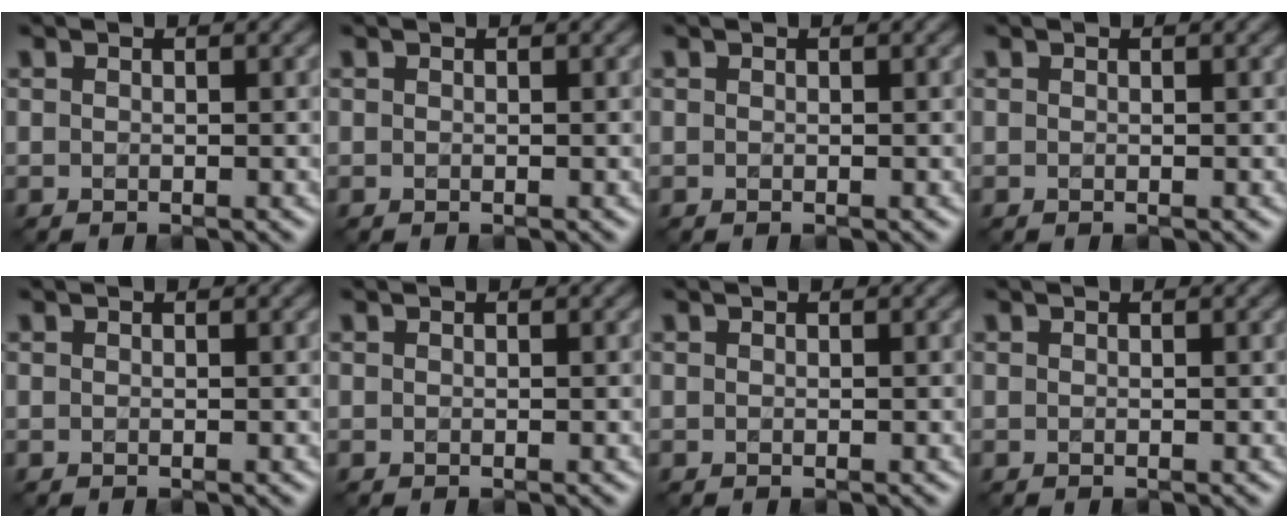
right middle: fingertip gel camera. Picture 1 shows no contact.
{"total": 0.0}
{"total": 0.0}
{"total": 0.0}
{"total": 0.0}
{"total": 0.0}
{"total": 0.0}
{"total": 0.0}